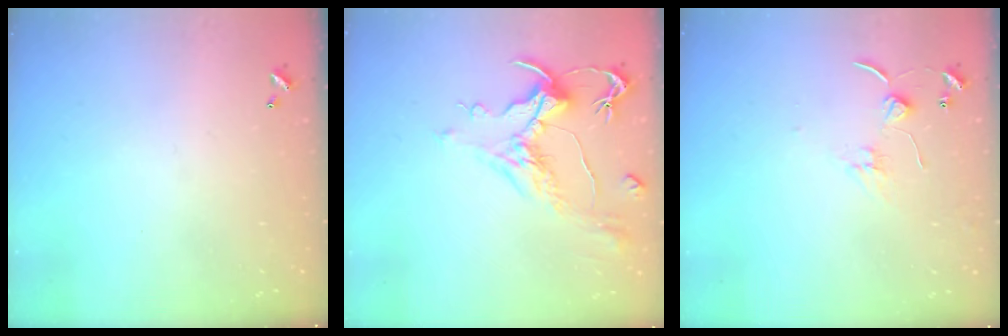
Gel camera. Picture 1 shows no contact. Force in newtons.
{"total": 1.7, "press": 0.9, "slide": 1.4}
{"total": 2.3, "press": 2.3, "slide": 0.1}